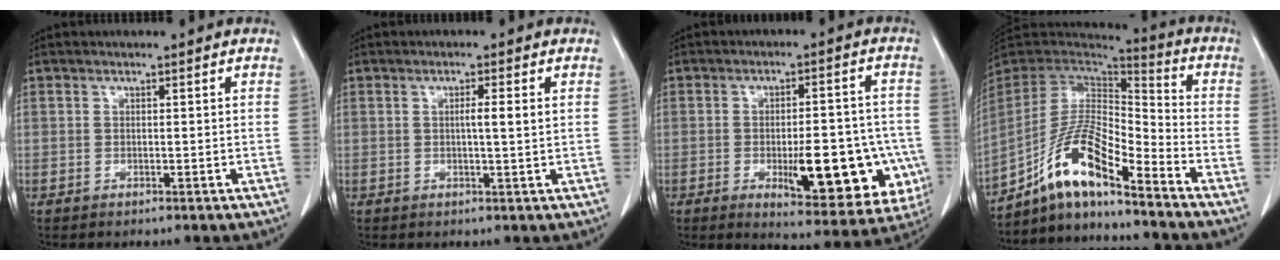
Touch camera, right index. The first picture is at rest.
{"total": 2.3, "force": [0.5, -0.1, 2.3], "torque": [-0.042, 0.000, 0.007]}
{"total": 15.9, "force": [-4.4, 5.3, 14.3], "torque": [-0.135, 0.009, -0.040]}
{"total": 13.1, "force": [-8.7, 2.1, 9.5], "torque": [-0.189, 0.015, -0.162]}